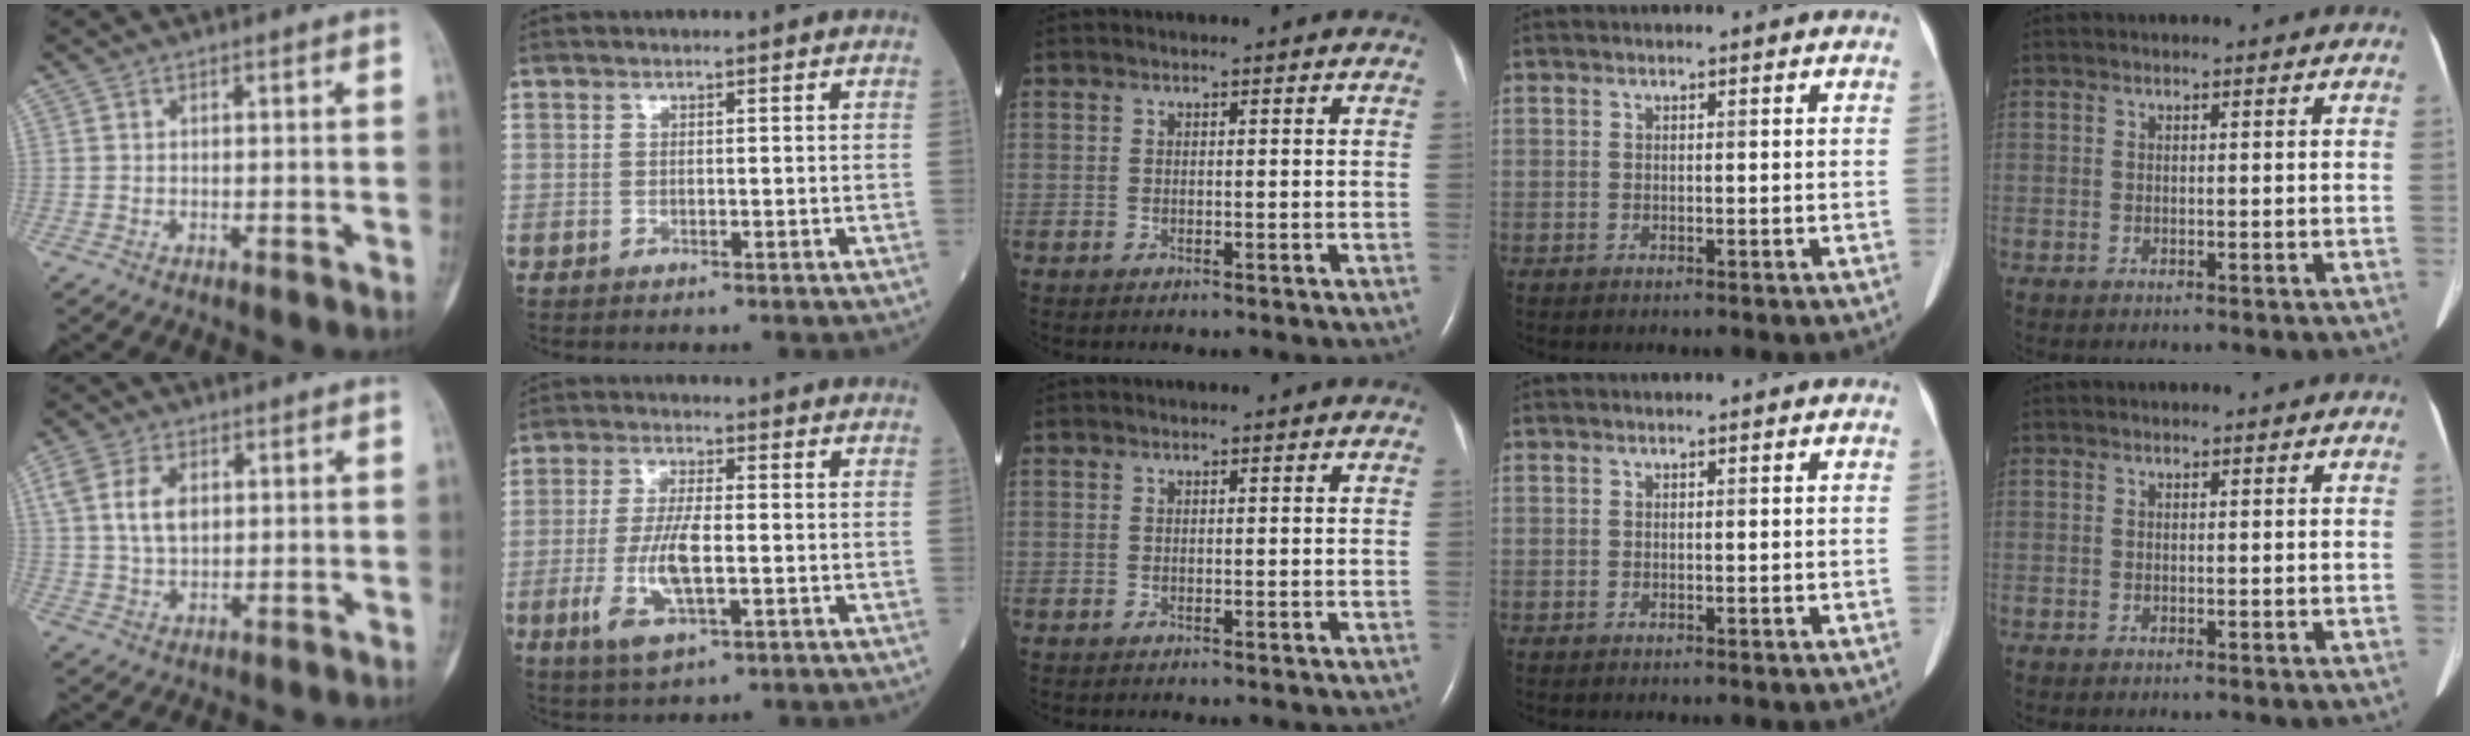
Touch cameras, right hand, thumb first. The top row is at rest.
{"thumb": {"total": 6.9, "force": [1.6, 4.3, 5.1], "torque": [-0.097, -0.001, 0.032]}, "index": {"total": 8.7, "force": [-2.1, 2.4, 8.1], "torque": [-0.172, -0.007, -0.034]}}